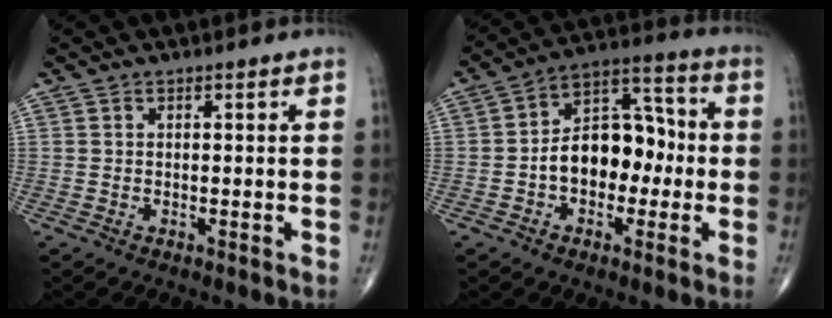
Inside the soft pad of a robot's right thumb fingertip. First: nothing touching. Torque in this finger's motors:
{"motor_torque": [1.87, 1.95, 1.01, -0.47, 0.08]}